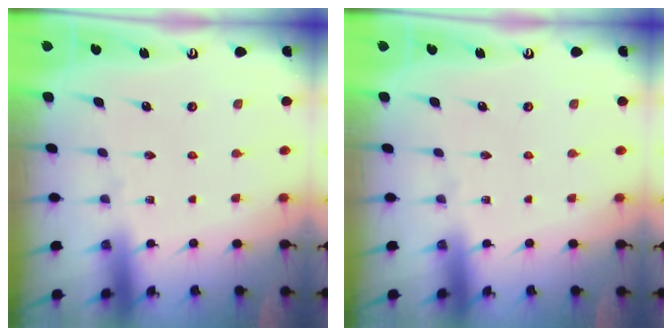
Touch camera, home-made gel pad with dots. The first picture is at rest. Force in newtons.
{"total": 0.0}